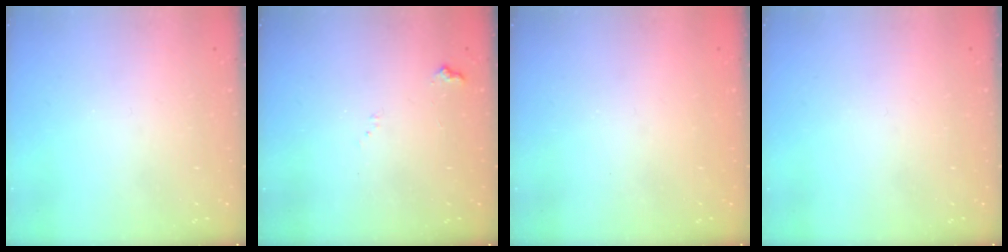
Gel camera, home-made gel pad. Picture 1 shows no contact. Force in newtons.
{"total": 5.1, "press": 5.0, "slide": 0.8}
{"total": 1.0, "press": 1.0, "slide": 0.1}
{"total": 0.0}